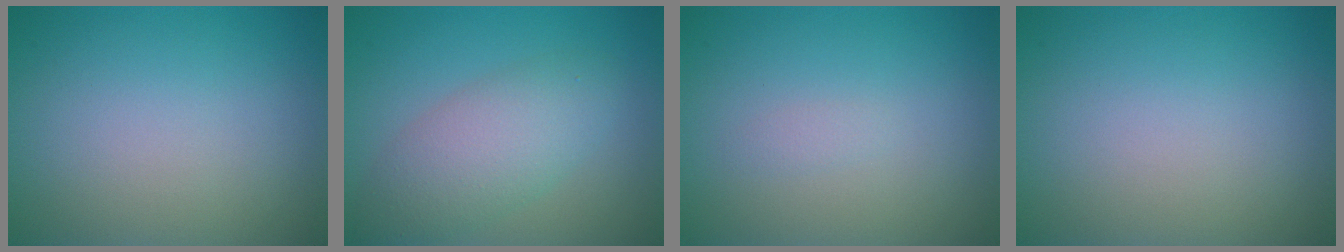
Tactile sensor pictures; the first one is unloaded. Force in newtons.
{"total": 4.7, "press": 4.7, "slide": 0.3}
{"total": 0.5, "press": 0.5, "slide": 0.0}
{"total": 0.0}